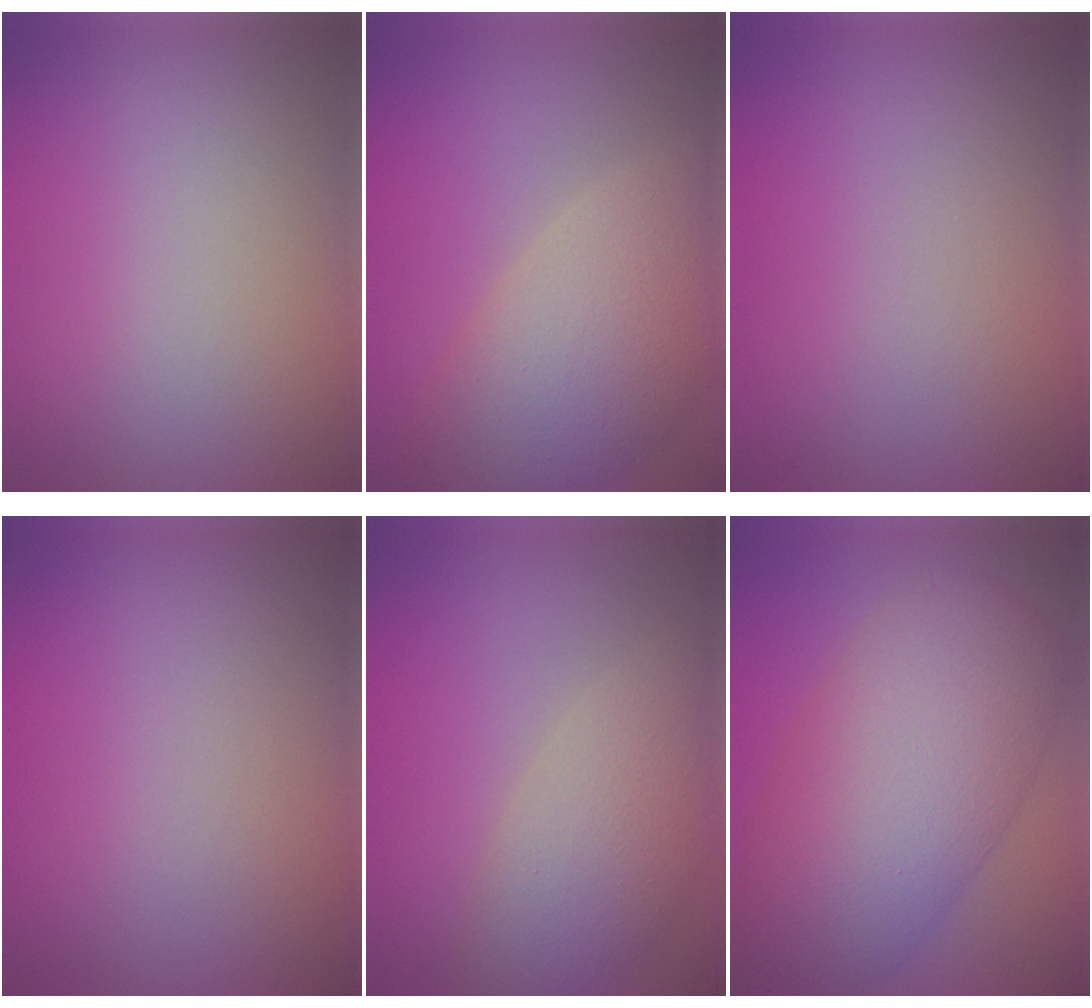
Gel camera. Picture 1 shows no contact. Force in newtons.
{"total": 8.8, "press": 8.8, "slide": 0.6}
{"total": 0.0}
{"total": 0.0}
{"total": 5.2, "press": 5.2, "slide": 0.3}
{"total": 11.3, "press": 11.3, "slide": 0.4}